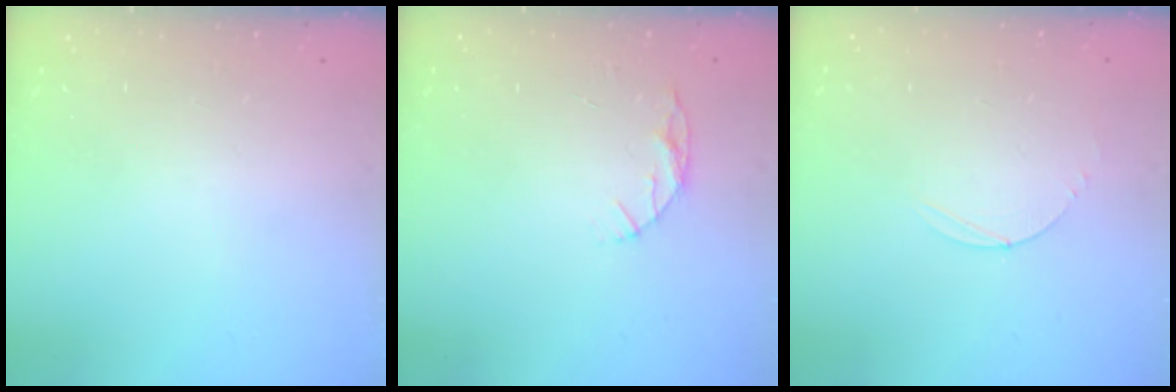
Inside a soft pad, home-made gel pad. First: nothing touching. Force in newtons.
{"total": 5.1, "press": 5.1, "slide": 0.5}
{"total": 2.8, "press": 2.8, "slide": 0.3}